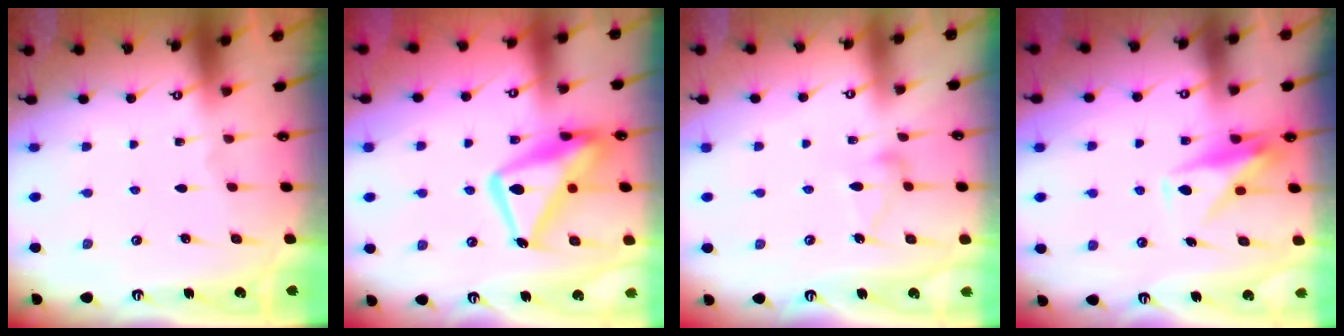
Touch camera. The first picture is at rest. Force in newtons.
{"total": 18.3, "press": 18.2, "slide": 1.6}
{"total": 10.7, "press": 10.7, "slide": 0.5}
{"total": 10.2, "press": 10.2, "slide": 0.6}